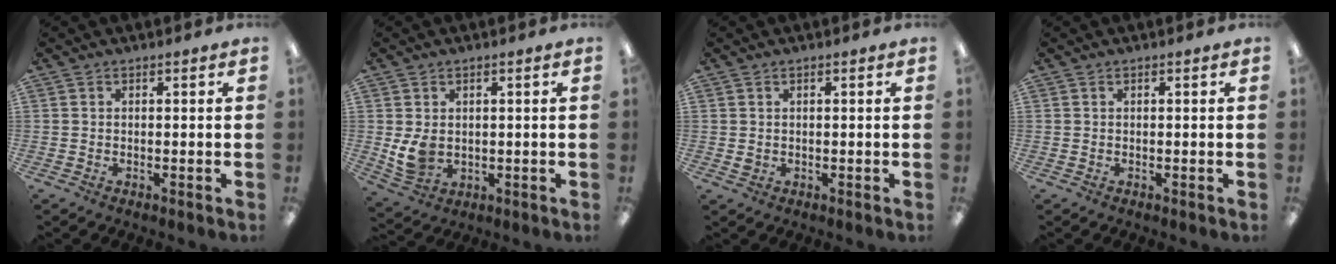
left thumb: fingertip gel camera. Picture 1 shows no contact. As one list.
[{"total": 5.8, "force": [0.9, 4.3, 3.7], "torque": [-0.073, -0.007, 0.017]}, {"total": 1.0, "force": [0.4, 0.8, 0.6], "torque": [-0.012, 0.004, 0.006]}, {"total": 0.0}]